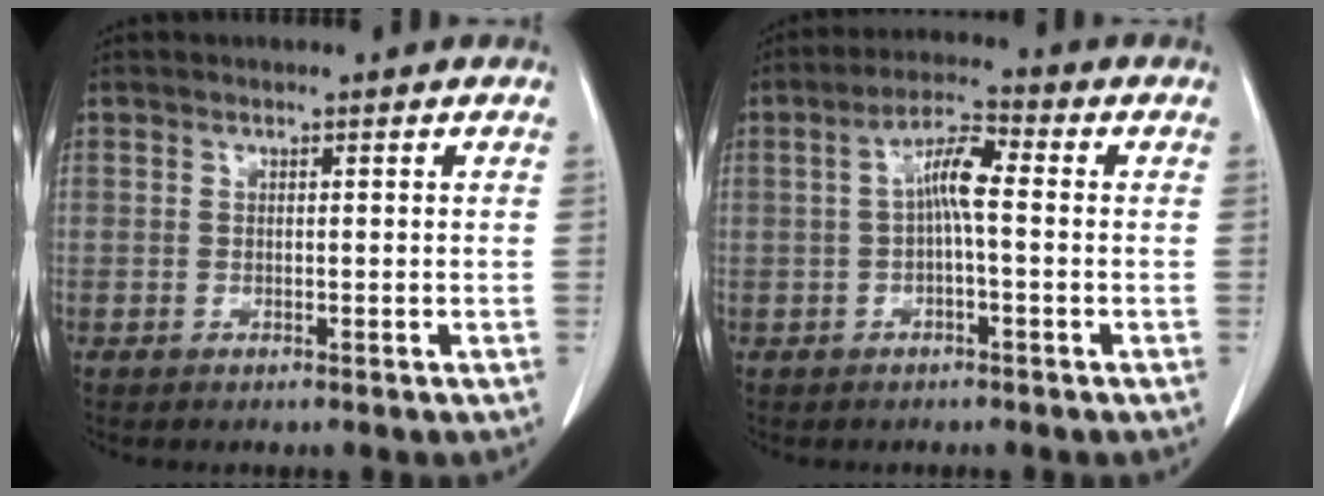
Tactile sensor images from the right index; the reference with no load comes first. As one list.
[{"total": 5.6, "force": [0.1, 1.0, 5.5], "torque": [-0.102, 0.019, -0.002]}]